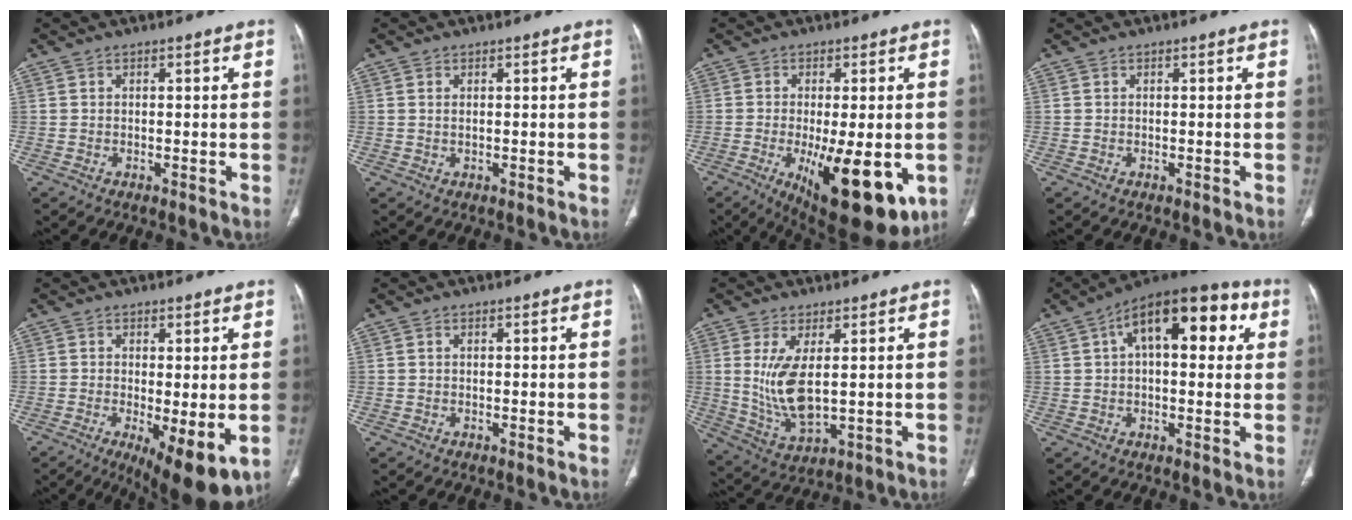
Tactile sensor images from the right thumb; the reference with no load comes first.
{"total": 0.8, "force": [0.3, 0.3, 0.6], "torque": [-0.016, 0.002, 0.009]}
{"total": 16.9, "force": [-5.0, 6.2, 14.9], "torque": [-0.189, -0.021, -0.053]}
{"total": 0.0}
{"total": 10.3, "force": [-2.5, 3.3, 9.4], "torque": [-0.143, -0.027, -0.032]}
{"total": 0.0}
{"total": 10.1, "force": [1.5, 4.2, 9.0], "torque": [-0.185, -0.023, 0.046]}
{"total": 17.9, "force": [5.5, 8.6, 14.7], "torque": [-0.184, 0.030, 0.073]}